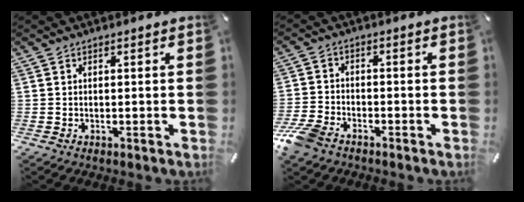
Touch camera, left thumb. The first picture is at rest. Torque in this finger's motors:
{"motor_torque": [-0.11, 0.23, 0.09, 0.08, 0.03]}